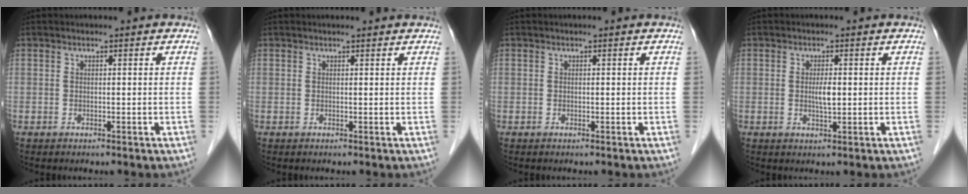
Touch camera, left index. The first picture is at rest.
{"total": 1.9, "force": [1.8, 0.1, 0.5], "torque": [-0.011, 0.011, 0.020]}
{"total": 0.0}
{"total": 2.3, "force": [0.0, 0.4, 2.2], "torque": [-0.044, -0.002, -0.001]}